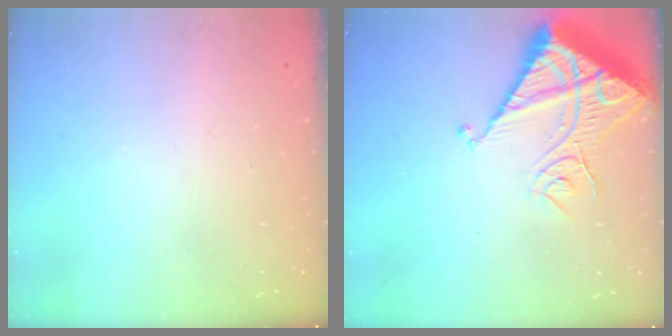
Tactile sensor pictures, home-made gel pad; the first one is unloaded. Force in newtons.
{"total": 15.5, "press": 15.4, "slide": 1.6}